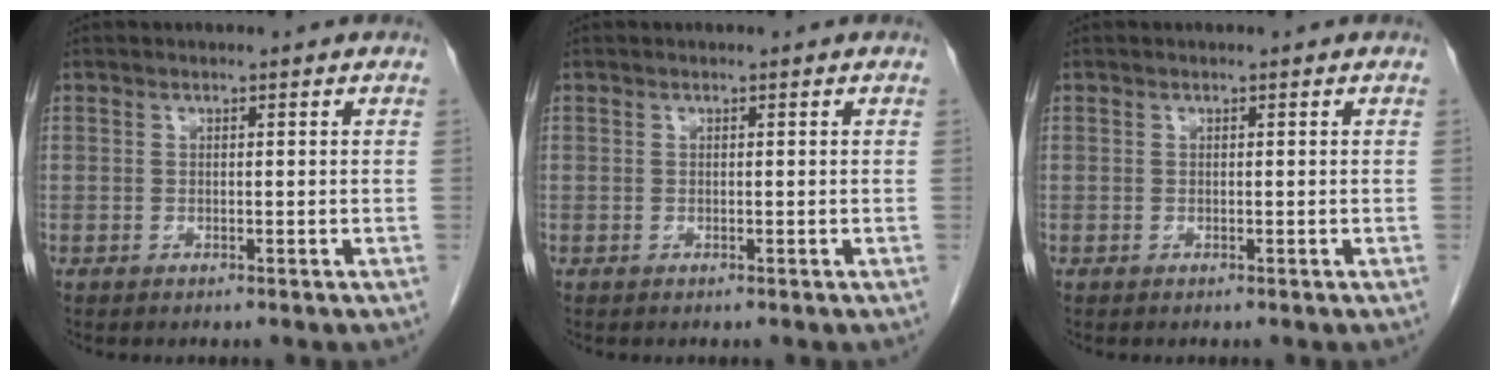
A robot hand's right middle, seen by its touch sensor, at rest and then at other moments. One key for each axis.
{"total": 0.0}
{"total": 0.0}